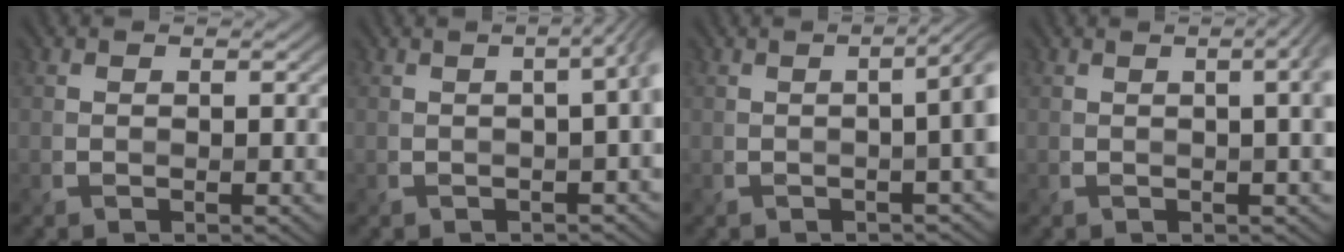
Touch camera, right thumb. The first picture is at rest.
{"total": 4.7, "force": [-0.4, 1.7, 4.4], "torque": [-0.031, 0.008, -0.002]}
{"total": 5.4, "force": [-0.3, 1.9, 5.1], "torque": [-0.034, 0.011, -0.007]}
{"total": 4.5, "force": [0.5, 1.3, 4.3], "torque": [-0.035, 0.016, 0.005]}